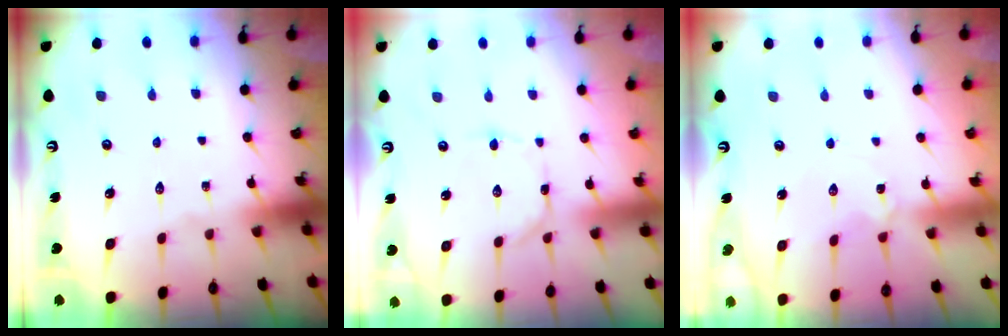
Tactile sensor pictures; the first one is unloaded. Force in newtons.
{"total": 0.9, "press": 0.9, "slide": 0.0}
{"total": 2.5, "press": 2.5, "slide": 0.4}